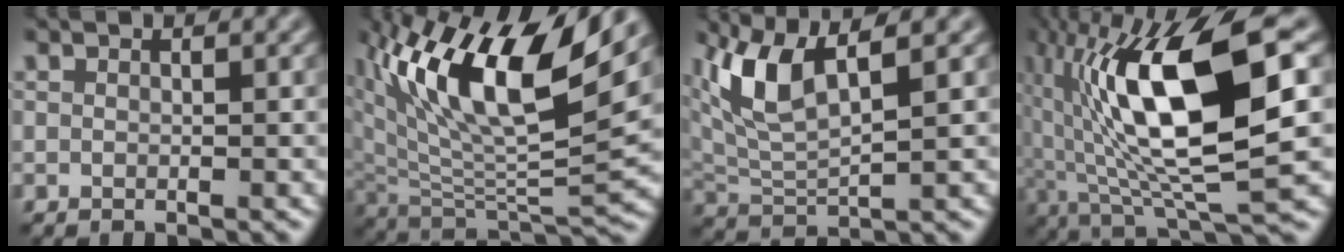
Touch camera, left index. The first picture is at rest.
{"total": 13.7, "force": [7.0, 4.6, 10.8], "torque": [-0.208, 0.005, 0.130]}
{"total": 6.5, "force": [3.1, 2.1, 5.3], "torque": [-0.122, 0.004, 0.064]}
{"total": 14.1, "force": [2.1, 3.9, 13.4], "torque": [-0.235, 0.002, 0.037]}